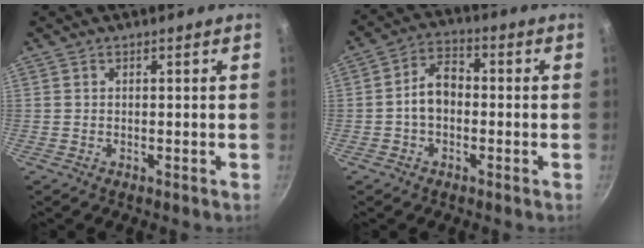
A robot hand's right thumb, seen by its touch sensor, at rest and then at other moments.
{"total": 6.6, "force": [-0.8, 4.5, 4.7], "torque": [-0.062, 0.028, -0.025]}